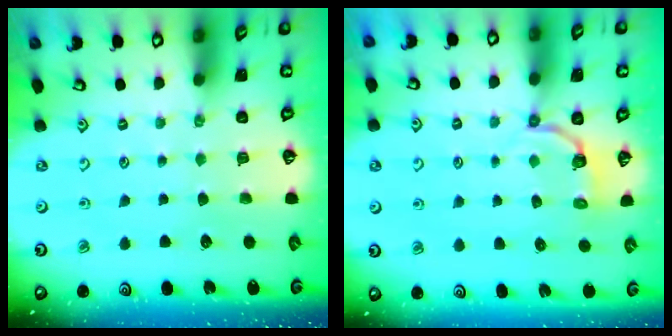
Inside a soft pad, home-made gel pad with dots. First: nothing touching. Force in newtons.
{"total": 3.5, "press": 1.7, "slide": 3.1}